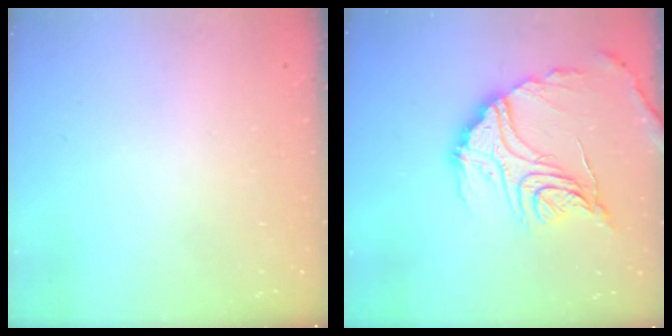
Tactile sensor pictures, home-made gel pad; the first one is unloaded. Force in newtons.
{"total": 22.4, "press": 22.3, "slide": 2.2}